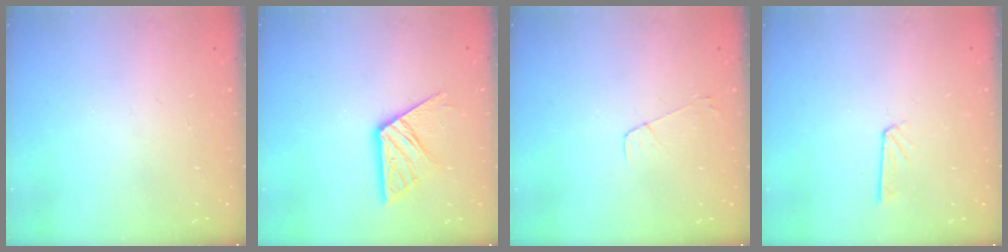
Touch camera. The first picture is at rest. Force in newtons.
{"total": 12.0, "press": 12.0, "slide": 1.1}
{"total": 3.7, "press": 3.6, "slide": 0.4}
{"total": 3.9, "press": 3.9, "slide": 0.3}